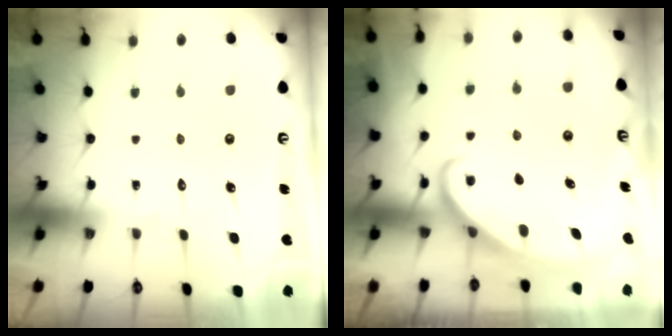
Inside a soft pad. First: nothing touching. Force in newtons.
{"total": 3.0, "press": 3.0, "slide": 0.3}